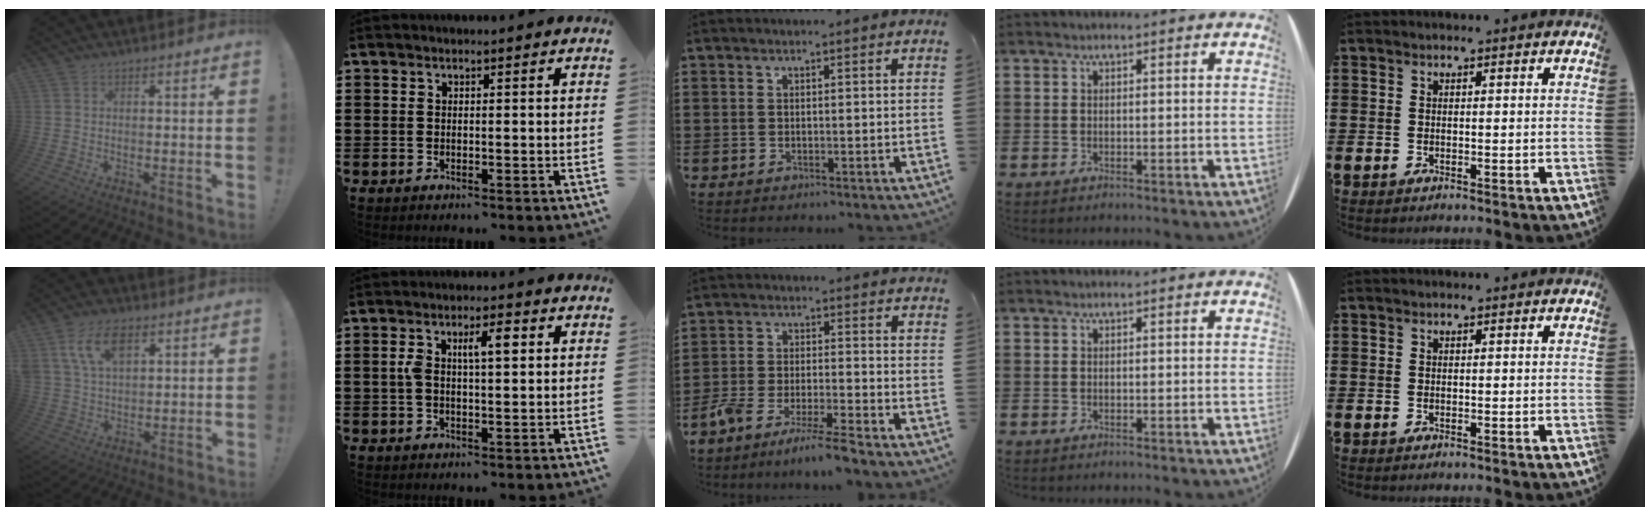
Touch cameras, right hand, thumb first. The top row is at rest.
{"thumb": {"total": 10.2, "force": [5.0, 5.9, 6.7], "torque": [-0.127, -0.003, 0.093]}, "index": {"total": 5.0, "force": [1.0, 1.7, 4.6], "torque": [-0.076, 0.004, 0.010]}, "middle": {"total": 6.1, "force": [-5.8, -0.5, 2.1], "torque": [-0.045, -0.013, -0.112]}}